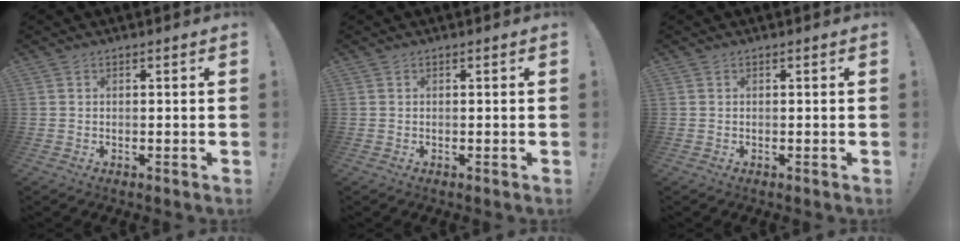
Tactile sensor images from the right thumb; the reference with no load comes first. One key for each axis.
{"total": 0.0}
{"total": 0.0}